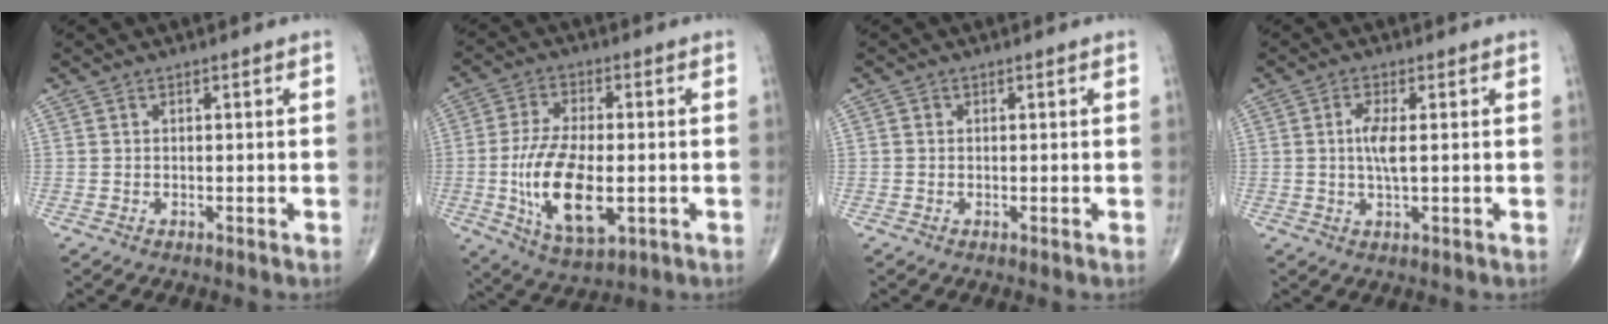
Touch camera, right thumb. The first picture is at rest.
{"total": 15.2, "force": [-2.7, 7.1, 13.2], "torque": [-0.248, -0.008, -0.038]}
{"total": 0.6, "force": [0.0, 0.5, 0.2], "torque": [-0.001, 0.001, -0.002]}
{"total": 4.3, "force": [0.3, 1.1, 4.1], "torque": [-0.092, -0.004, 0.004]}